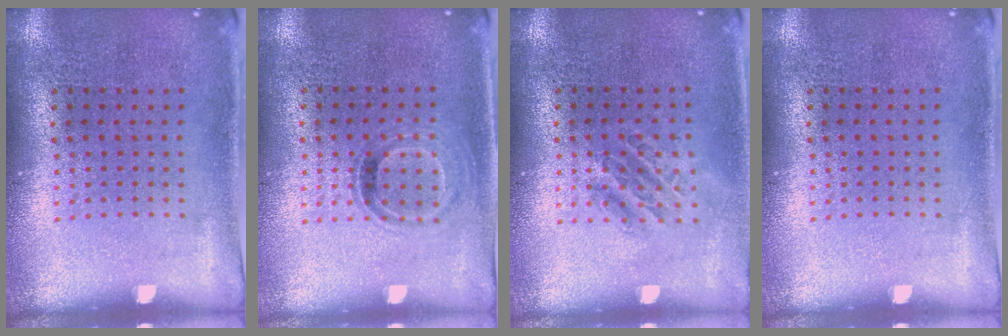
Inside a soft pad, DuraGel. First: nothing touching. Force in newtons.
{"total": 0.8, "press": 0.7, "slide": 0.4}
{"total": 1.0, "press": 1.0, "slide": 0.4}
{"total": 0.0}